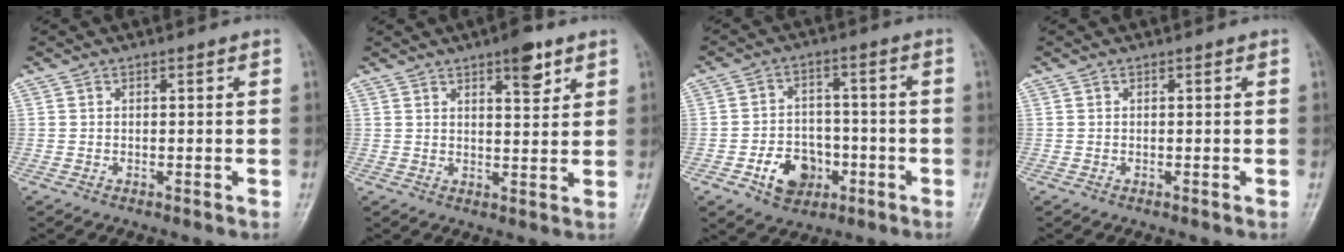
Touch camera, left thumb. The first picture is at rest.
{"total": 5.9, "force": [3.6, 2.0, 4.2], "torque": [-0.047, -0.019, 0.048]}
{"total": 9.0, "force": [-3.5, 6.9, 4.6], "torque": [-0.038, 0.024, -0.055]}
{"total": 0.0}